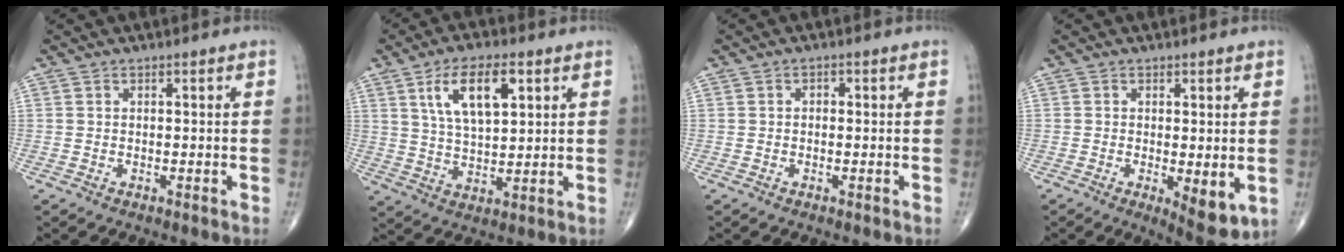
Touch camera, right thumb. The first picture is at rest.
{"total": 11.1, "force": [4.6, 4.8, 8.9], "torque": [-0.149, -0.013, 0.089]}
{"total": 0.9, "force": [0.0, 0.7, 0.6], "torque": [-0.005, 0.004, -0.003]}
{"total": 6.6, "force": [-1.2, 2.4, 6.1], "torque": [-0.085, -0.021, -0.014]}